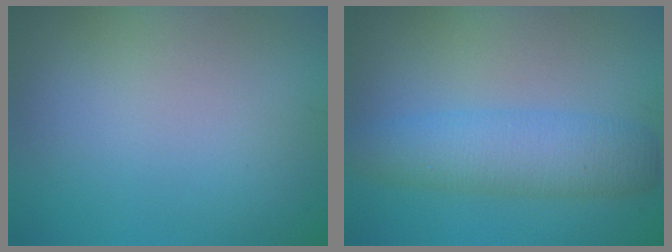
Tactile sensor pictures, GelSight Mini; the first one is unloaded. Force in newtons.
{"total": 4.9, "press": 4.9, "slide": 0.1}